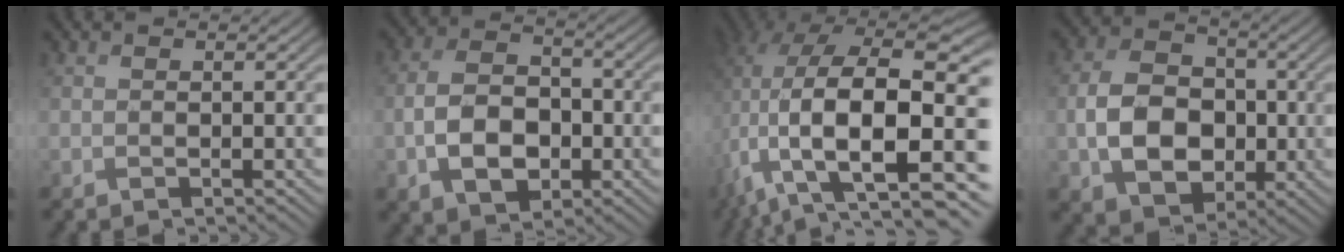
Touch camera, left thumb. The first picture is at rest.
{"total": 7.9, "force": [-2.8, 5.4, 5.1], "torque": [-0.104, -0.007, -0.057]}
{"total": 17.6, "force": [-1.8, 8.5, 15.3], "torque": [-0.279, -0.013, -0.026]}
{"total": 9.3, "force": [-1.9, 7.1, 5.7], "torque": [-0.120, -0.006, -0.043]}